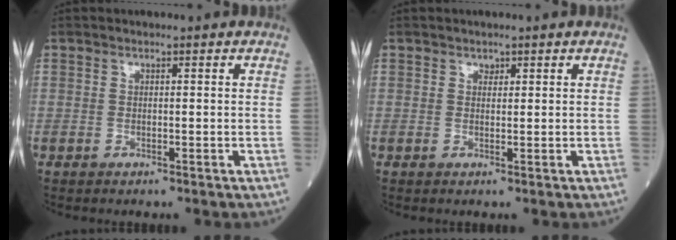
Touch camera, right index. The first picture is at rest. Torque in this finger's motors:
{"motor_torque": [-0.06, 0.00, -0.03, -0.01]}